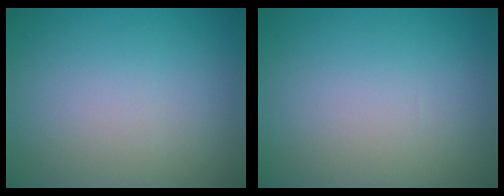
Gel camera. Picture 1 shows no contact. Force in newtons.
{"total": 0.0}